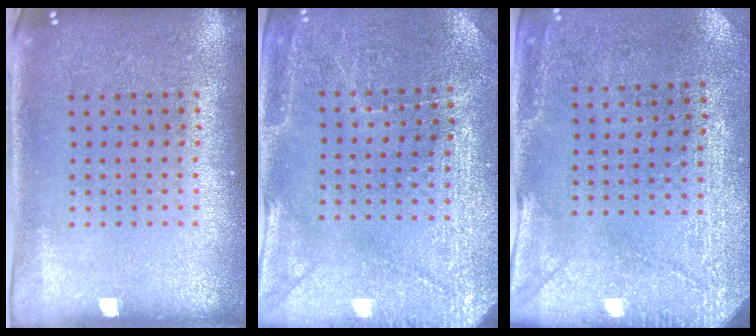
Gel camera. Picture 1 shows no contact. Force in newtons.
{"total": 2.9, "press": 2.9, "slide": 0.2}
{"total": 3.0, "press": 2.6, "slide": 1.4}